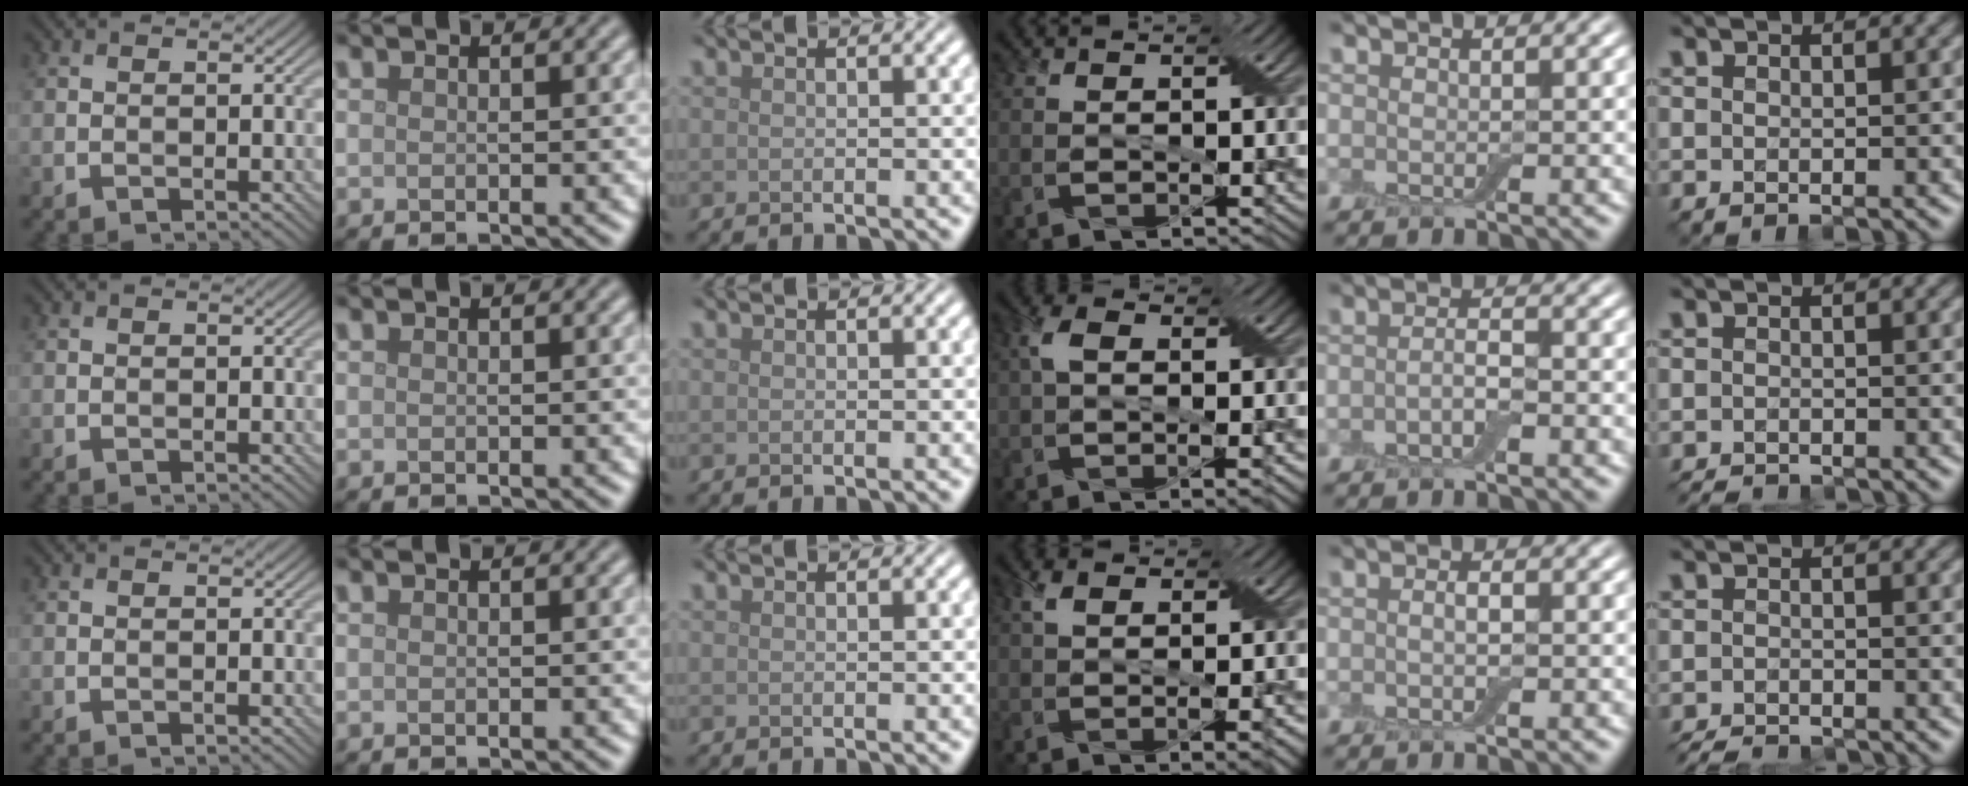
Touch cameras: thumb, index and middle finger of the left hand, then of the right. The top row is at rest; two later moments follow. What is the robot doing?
{"motion": "fold", "object": "bandage"}